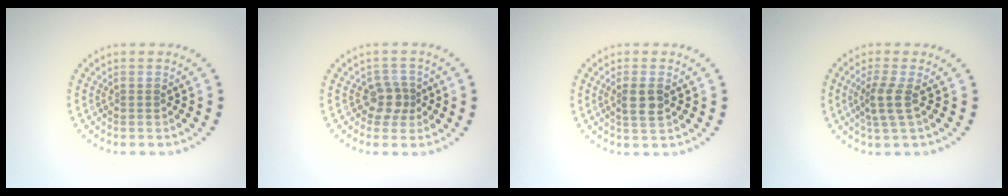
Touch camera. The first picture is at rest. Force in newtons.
{"total": 2.2, "press": 1.8, "slide": 1.2}
{"total": 2.1, "press": 1.9, "slide": 0.8}
{"total": 2.4, "press": 1.8, "slide": 1.6}